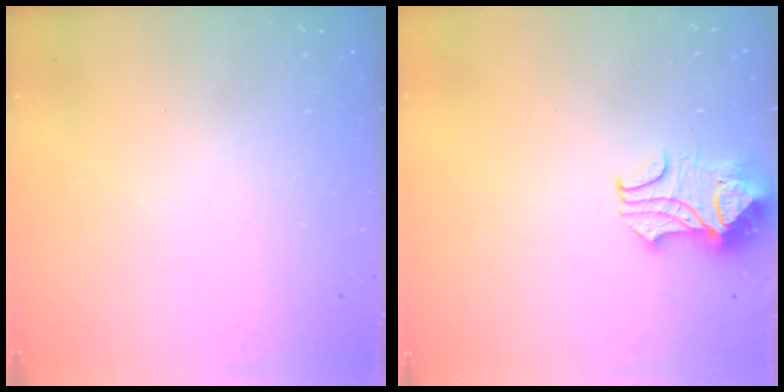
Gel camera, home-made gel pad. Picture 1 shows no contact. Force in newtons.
{"total": 2.0, "press": 1.9, "slide": 0.8}